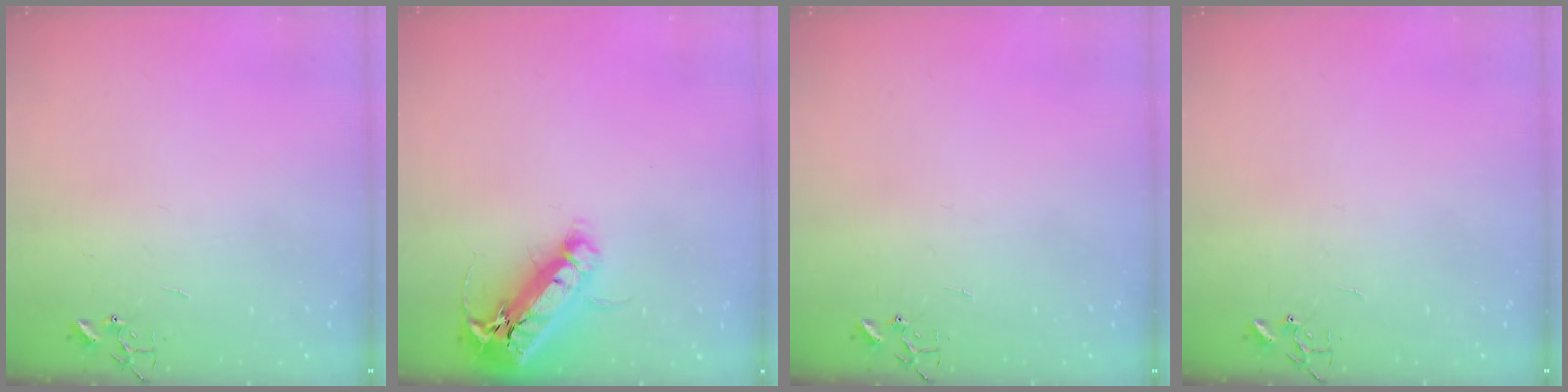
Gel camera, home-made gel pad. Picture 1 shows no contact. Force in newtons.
{"total": 18.8, "press": 18.4, "slide": 3.8}
{"total": 0.0}
{"total": 0.0}